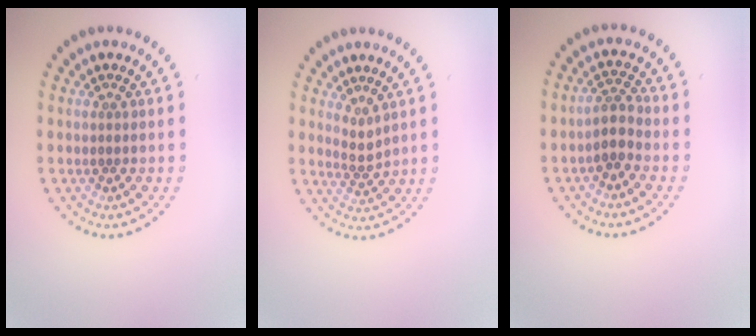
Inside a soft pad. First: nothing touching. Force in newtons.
{"total": 1.5, "press": 1.0, "slide": 1.1}
{"total": 2.2, "press": 1.9, "slide": 1.1}